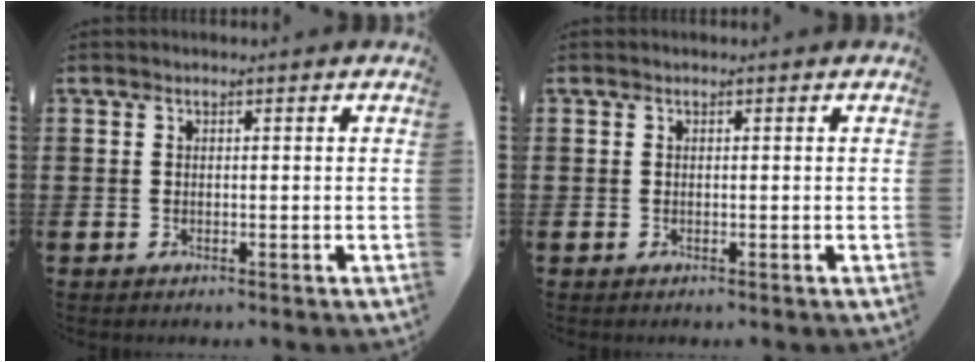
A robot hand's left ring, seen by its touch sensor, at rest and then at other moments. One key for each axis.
{"total": 0.0}